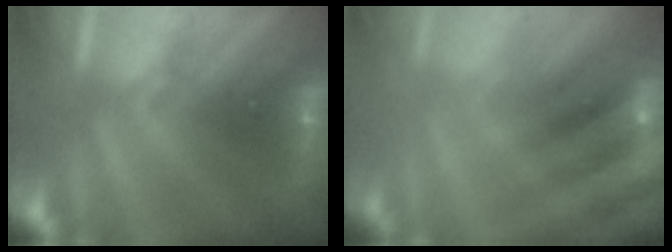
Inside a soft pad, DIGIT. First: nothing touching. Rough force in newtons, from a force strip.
{"total": 5.9}